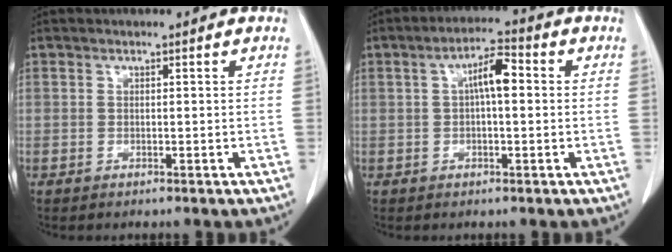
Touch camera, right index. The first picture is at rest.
{"total": 5.3, "force": [0.7, 1.4, 5.1], "torque": [-0.091, 0.019, 0.009]}